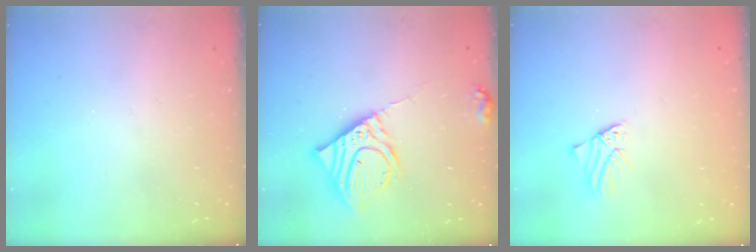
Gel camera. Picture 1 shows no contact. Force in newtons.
{"total": 14.6, "press": 14.3, "slide": 2.7}
{"total": 0.8, "press": 0.8, "slide": 0.1}